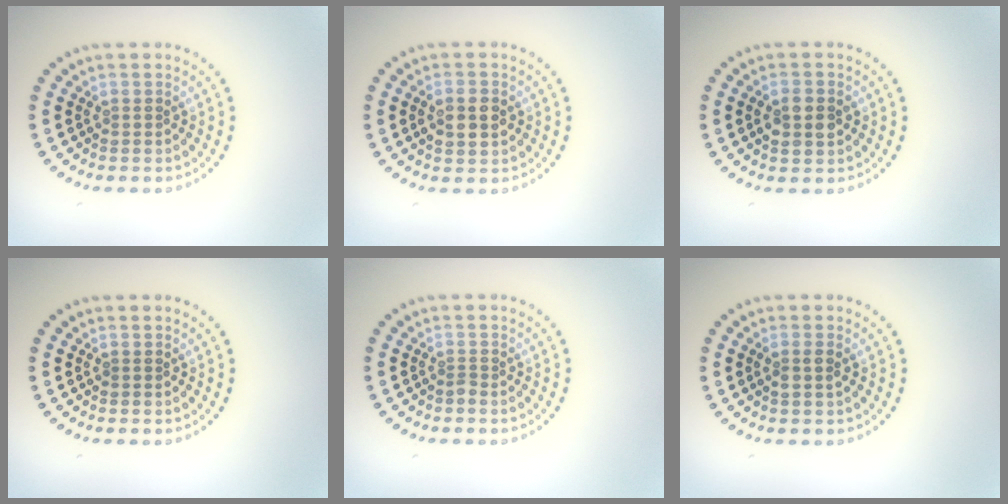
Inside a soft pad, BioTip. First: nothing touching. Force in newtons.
{"total": 3.4, "press": 3.4, "slide": 0.1}
{"total": 2.8, "press": 2.8, "slide": 0.2}
{"total": 0.0}
{"total": 0.6, "press": 0.4, "slide": 0.4}
{"total": 1.2, "press": 1.0, "slide": 0.5}